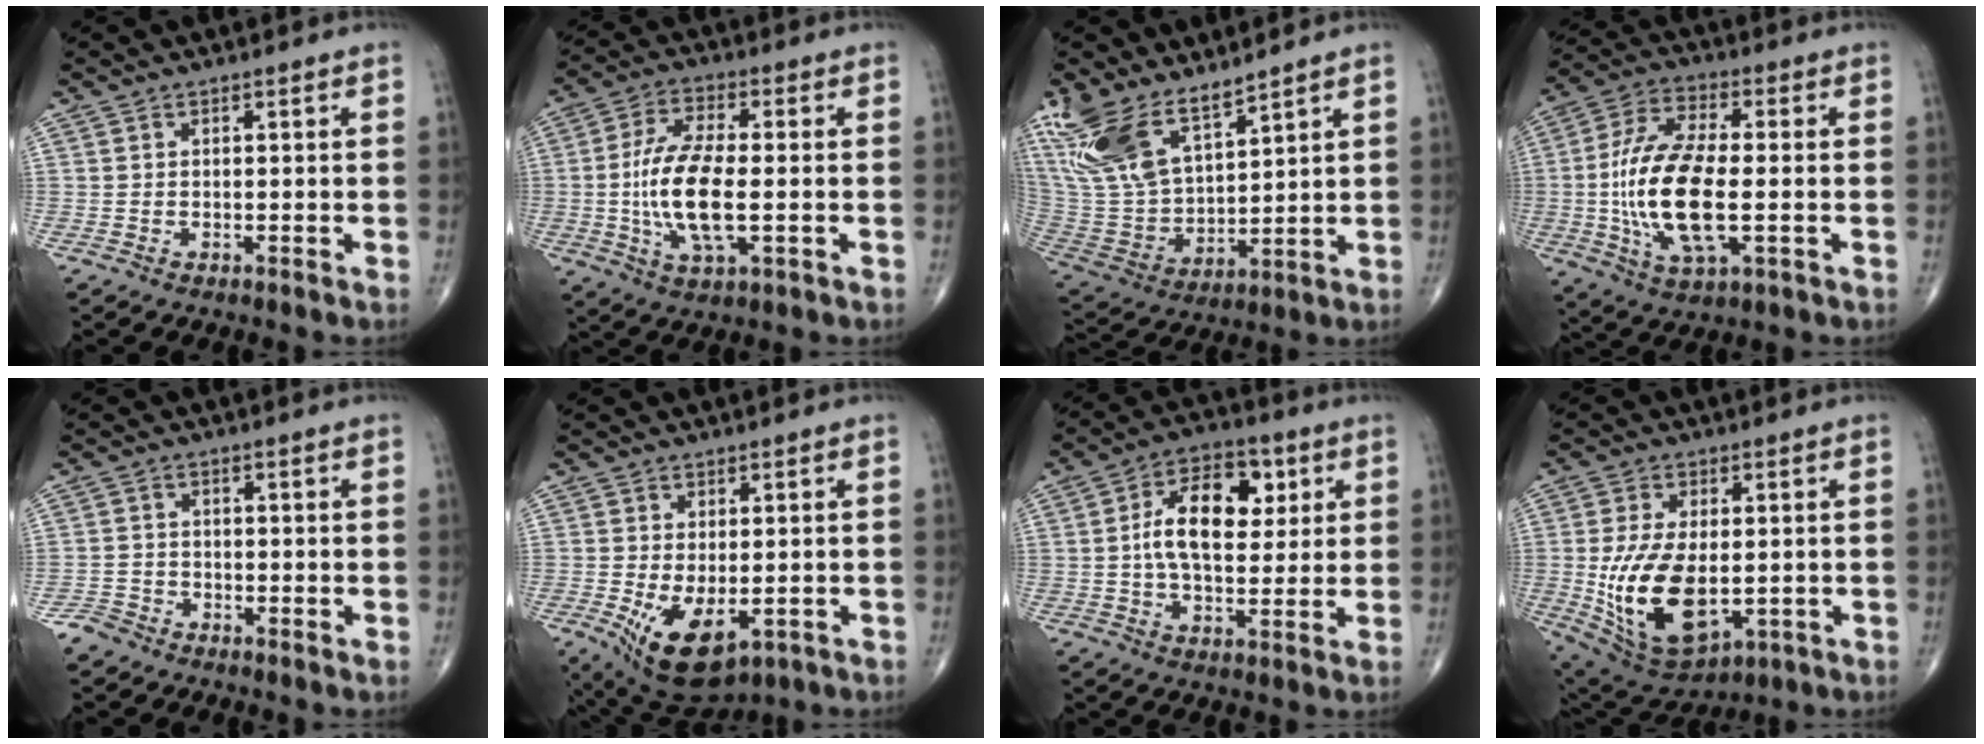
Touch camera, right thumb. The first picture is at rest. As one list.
[{"total": 13.3, "force": [-1.3, 5.2, 12.2], "torque": [-0.249, 0.002, -0.025]}, {"total": 16.5, "force": [11.8, 6.6, 9.4], "torque": [-0.185, -0.050, 0.249]}, {"total": 17.6, "force": [-1.8, 7.3, 15.9], "torque": [-0.325, 0.006, -0.030]}, {"total": 3.1, "force": [-2.4, 2.0, 0.3], "torque": [0.002, 0.008, -0.050]}, {"total": 10.6, "force": [-3.0, 5.8, 8.4], "torque": [-0.137, -0.013, -0.030]}, {"total": 13.5, "force": [2.6, 7.9, 10.7], "torque": [-0.151, 0.006, 0.036]}, {"total": 17.7, "force": [-1.8, 9.8, 14.6], "torque": [-0.272, -0.013, -0.005]}]